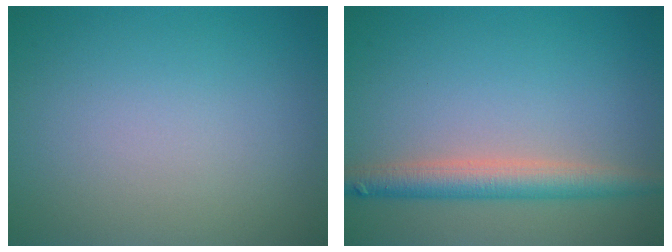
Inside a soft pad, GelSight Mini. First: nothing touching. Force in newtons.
{"total": 3.8, "press": 3.8, "slide": 0.3}